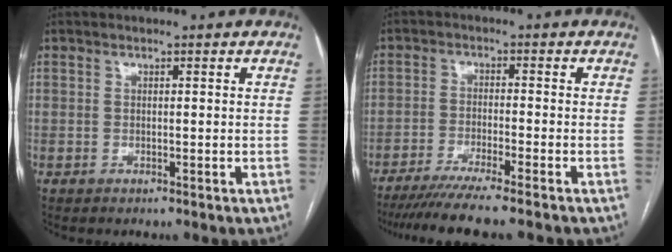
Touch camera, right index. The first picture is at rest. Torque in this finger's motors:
{"motor_torque": [1.26, -0.88, 0.52, 0.14]}